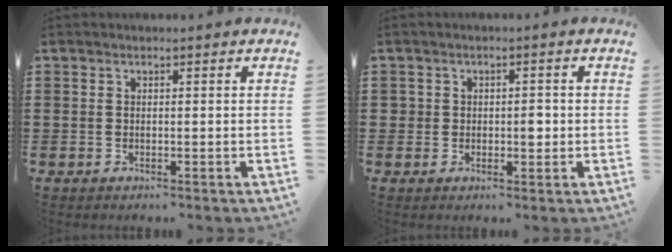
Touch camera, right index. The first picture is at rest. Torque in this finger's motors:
{"motor_torque": [0.17, 0.20, 0.10, 0.04]}